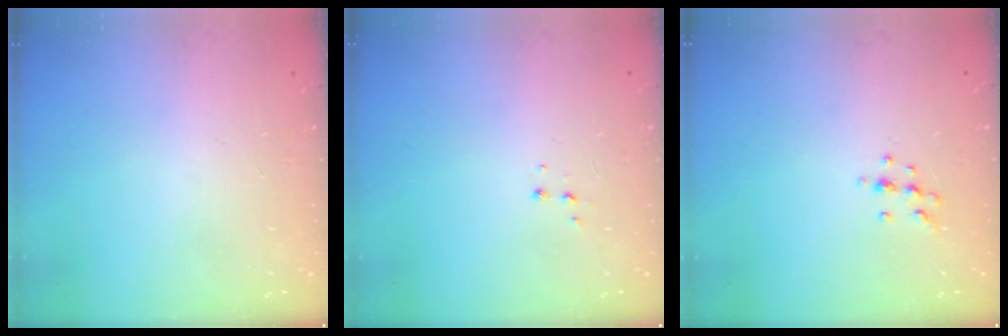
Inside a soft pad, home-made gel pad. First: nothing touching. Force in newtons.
{"total": 3.3, "press": 3.2, "slide": 0.4}
{"total": 6.9, "press": 6.8, "slide": 1.2}